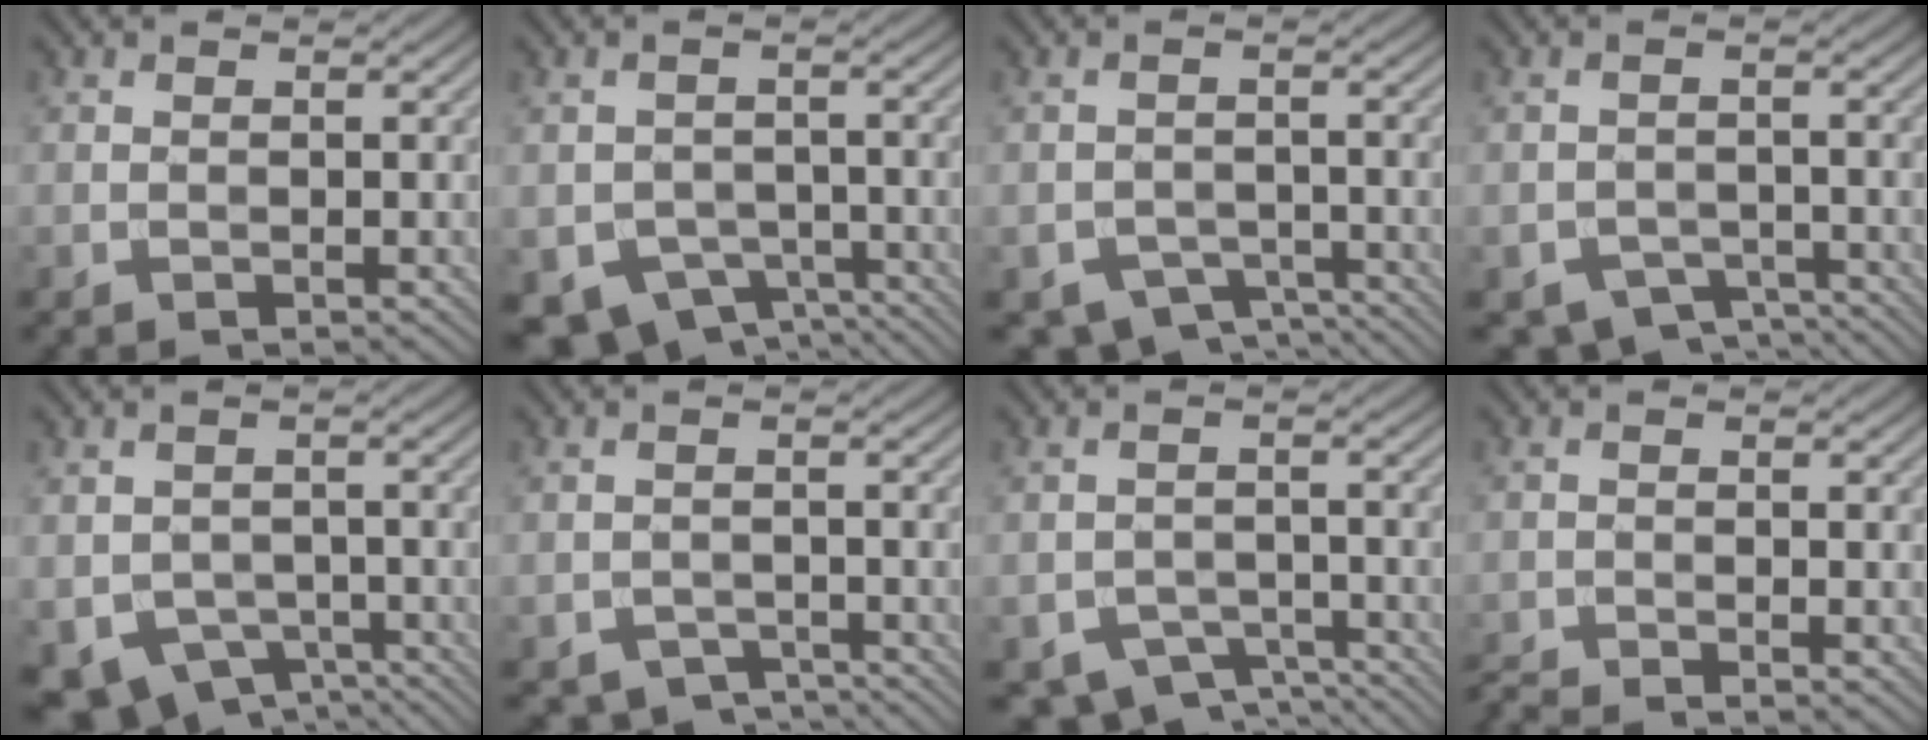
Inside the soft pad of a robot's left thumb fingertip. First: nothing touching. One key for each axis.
{"total": 6.7, "fx": -4.3, "fy": 4.4, "fz": 2.7, "tx": -0.047, "ty": -0.022, "tz": -0.065}
{"total": 5.0, "fx": -3.8, "fy": 2.7, "fz": 1.9, "tx": -0.030, "ty": -0.014, "tz": -0.059}
{"total": 4.6, "fx": -3.5, "fy": 2.4, "fz": 1.6, "tx": -0.023, "ty": -0.012, "tz": -0.056}
{"total": 6.3, "fx": -3.5, "fy": 4.5, "fz": 2.8, "tx": -0.053, "ty": -0.028, "tz": -0.053}
{"total": 3.2, "fx": -2.7, "fy": 1.4, "fz": 0.8, "tx": -0.010, "ty": -0.006, "tz": -0.046}
{"total": 5.6, "fx": -4.2, "fy": 2.9, "fz": 2.2, "tx": -0.035, "ty": -0.015, "tz": -0.066}
{"total": 2.2, "fx": -2.0, "fy": 0.0, "fz": 0.9, "tx": -0.020, "ty": -0.005, "tz": -0.045}